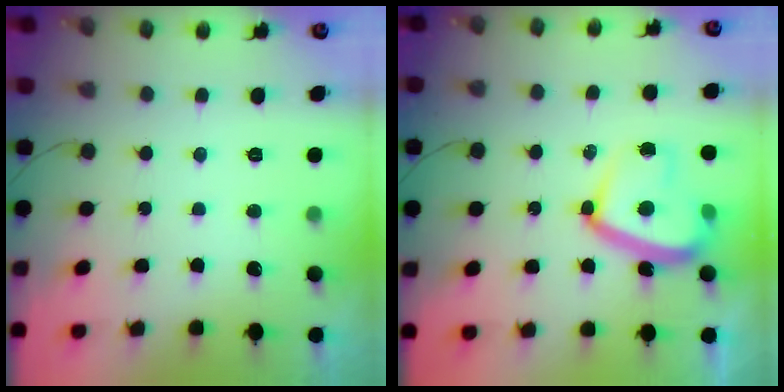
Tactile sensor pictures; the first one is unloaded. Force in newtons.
{"total": 15.0, "press": 14.9, "slide": 1.2}